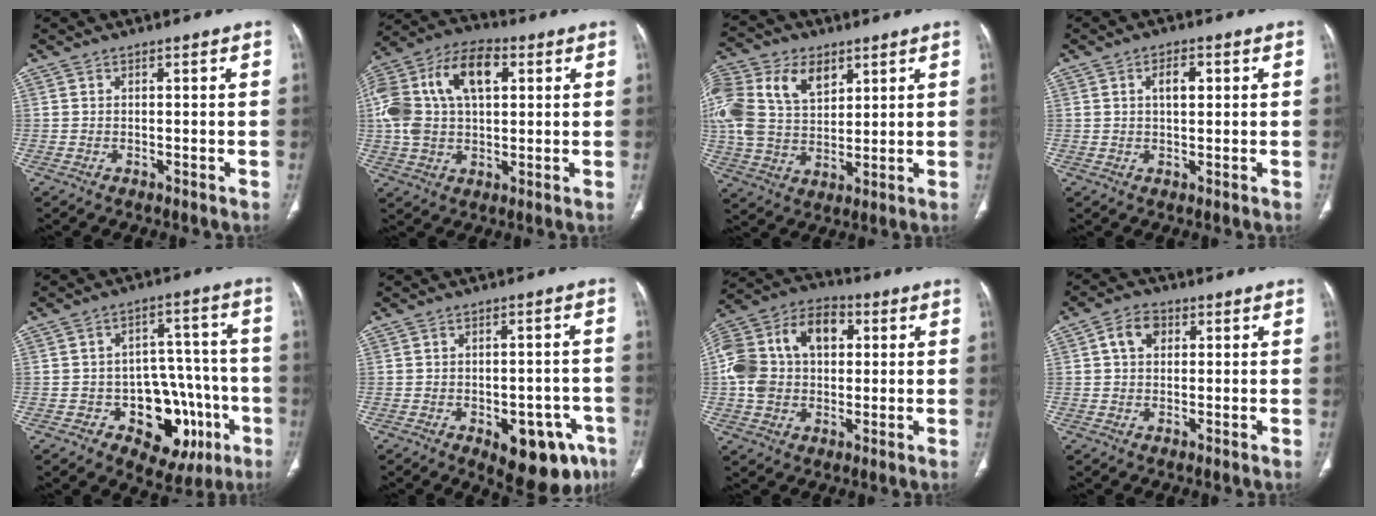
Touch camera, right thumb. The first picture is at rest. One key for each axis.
{"total": 19.2, "fx": 4.4, "fy": 11.4, "fz": 14.9, "tx": -0.291, "ty": 0.026, "tz": 0.070}
{"total": 20.9, "fx": 8.0, "fy": 14.1, "fz": 13.1, "tx": -0.302, "ty": 0.018, "tz": 0.154}
{"total": 3.9, "fx": 1.0, "fy": 2.0, "fz": 3.2, "tx": -0.048, "ty": 0.002, "tz": 0.018}
{"total": 15.7, "fx": -5.6, "fy": 10.2, "fz": 10.5, "tx": -0.083, "ty": 0.045, "tz": -0.066}
{"total": 13.4, "fx": -6.4, "fy": 6.7, "fz": 9.7, "tx": -0.089, "ty": 0.025, "tz": -0.070}
{"total": 18.6, "fx": 2.9, "fy": 13.0, "fz": 13.0, "tx": -0.241, "ty": 0.030, "tz": 0.046}
{"total": 4.8, "fx": 1.4, "fy": 3.5, "fz": 3.0, "tx": -0.046, "ty": 0.008, "tz": 0.021}